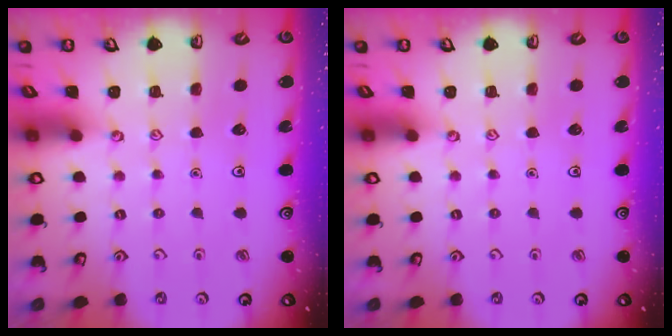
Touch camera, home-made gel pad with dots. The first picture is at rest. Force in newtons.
{"total": 0.0}